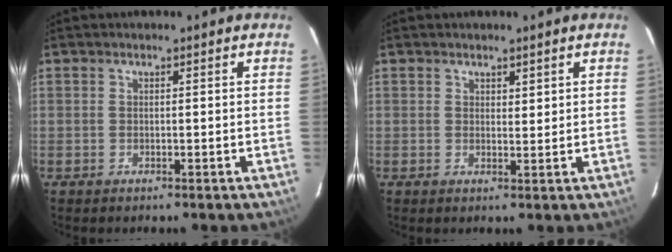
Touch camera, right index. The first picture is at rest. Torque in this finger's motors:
{"motor_torque": [-0.42, 0.22, -0.09, -0.01]}